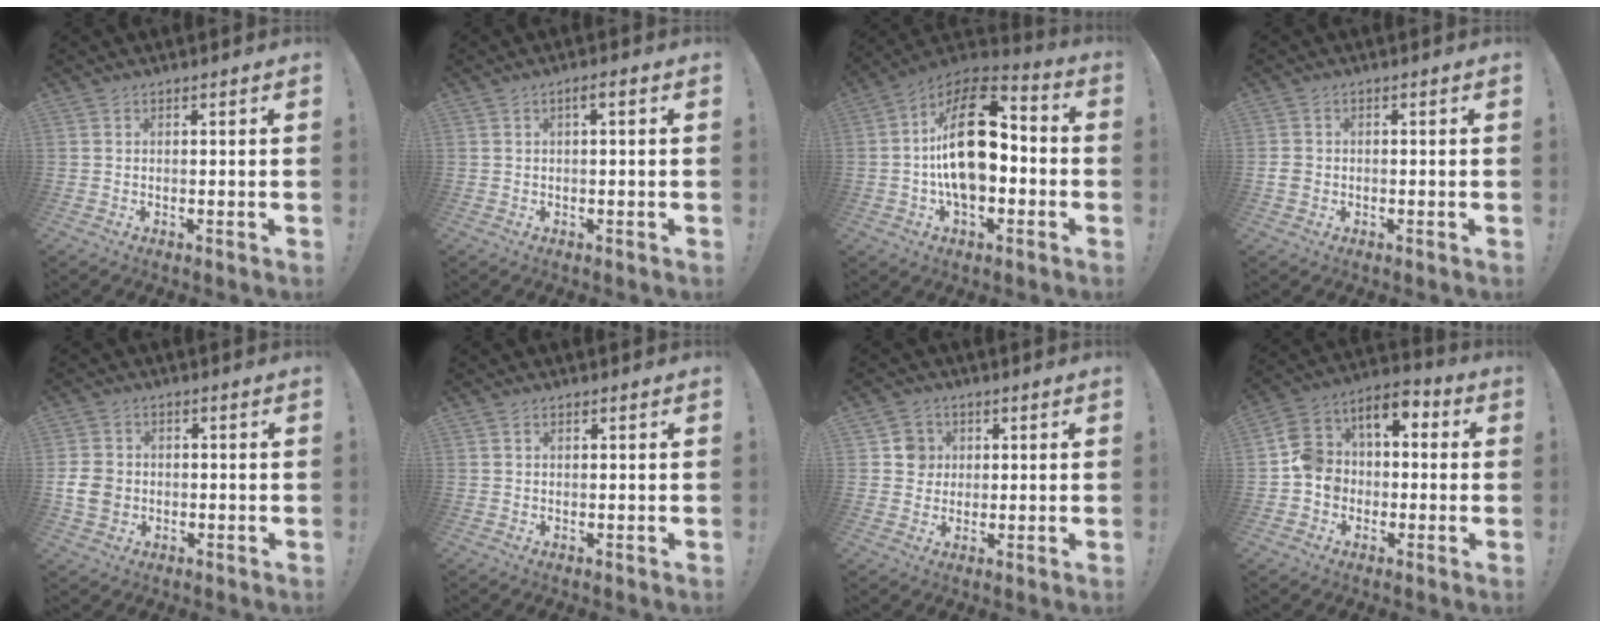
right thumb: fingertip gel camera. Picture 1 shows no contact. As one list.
[{"total": 1.9, "force": [-0.1, 0.2, 1.9], "torque": [-0.033, 0.004, -0.006]}, {"total": 22.6, "force": [0.0, 12.9, 18.5], "torque": [-0.304, 0.016, 0.003]}, {"total": 2.4, "force": [-0.9, 1.9, 1.1], "torque": [-0.030, 0.007, -0.015]}, {"total": 7.8, "force": [-1.5, 6.4, 4.3], "torque": [-0.089, 0.014, -0.023]}, {"total": 0.6, "force": [0.3, 0.4, 0.4], "torque": [-0.009, 0.002, 0.005]}, {"total": 6.1, "force": [1.5, 5.8, 0.8], "torque": [0.000, -0.007, 0.028]}, {"total": 10.6, "force": [-1.3, 9.7, 4.1], "torque": [-0.060, 0.018, -0.016]}]